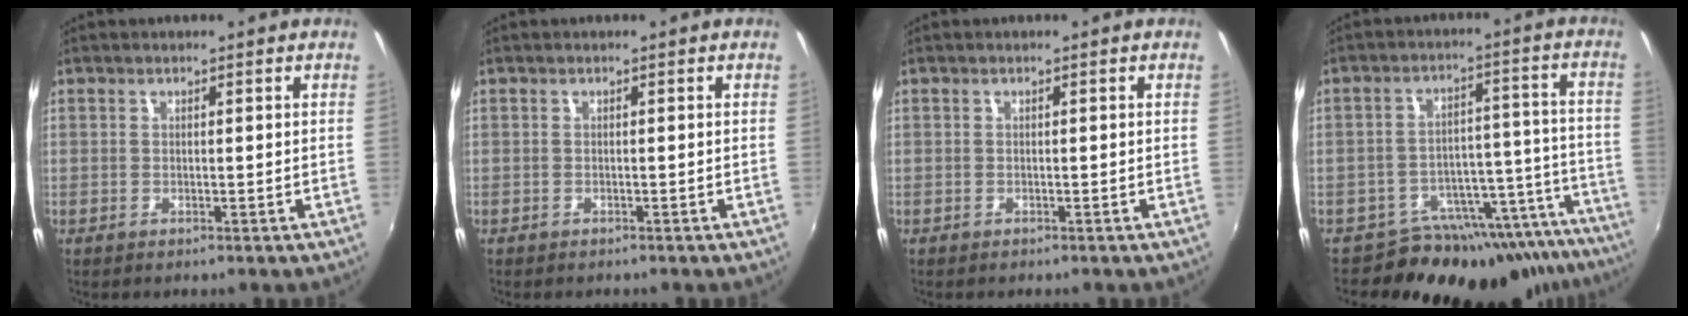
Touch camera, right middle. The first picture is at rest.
{"total": 0.9, "force": [-0.8, 0.4, 0.2], "torque": [-0.008, -0.003, -0.011]}
{"total": 0.0}
{"total": 21.6, "force": [-19.4, 8.3, 4.7], "torque": [-0.055, 0.050, -0.253]}